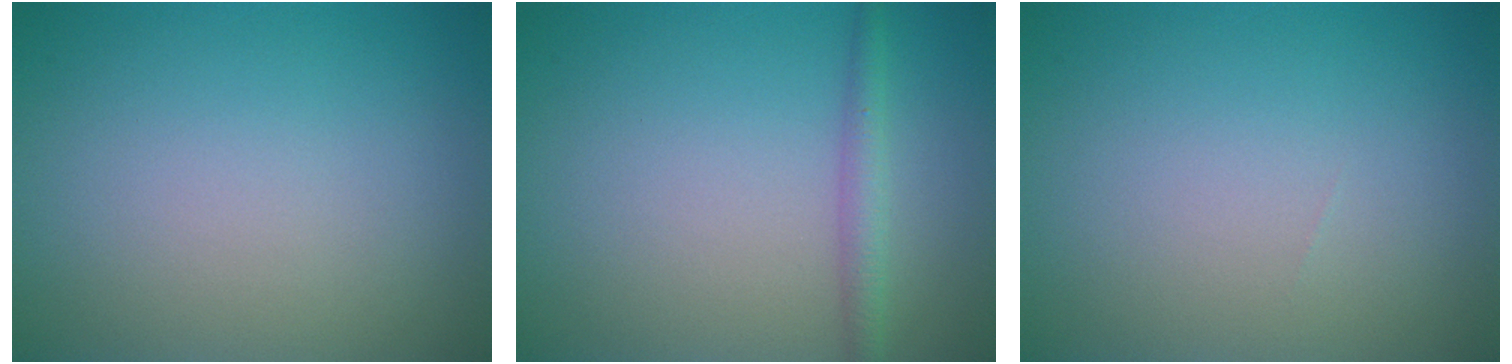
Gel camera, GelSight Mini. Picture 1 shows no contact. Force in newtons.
{"total": 1.8, "press": 1.8, "slide": 0.1}
{"total": 0.0}